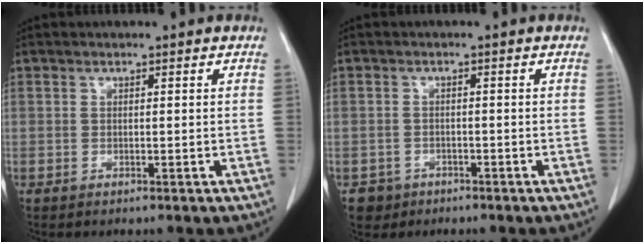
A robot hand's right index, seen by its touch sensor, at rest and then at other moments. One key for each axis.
{"total": 2.8, "fx": -1.6, "fy": 2.3, "fz": -0.2, "tx": 0.002, "ty": 0.010, "tz": -0.025}